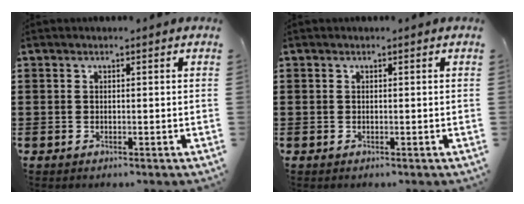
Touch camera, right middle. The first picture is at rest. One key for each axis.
{"total": 0.0}